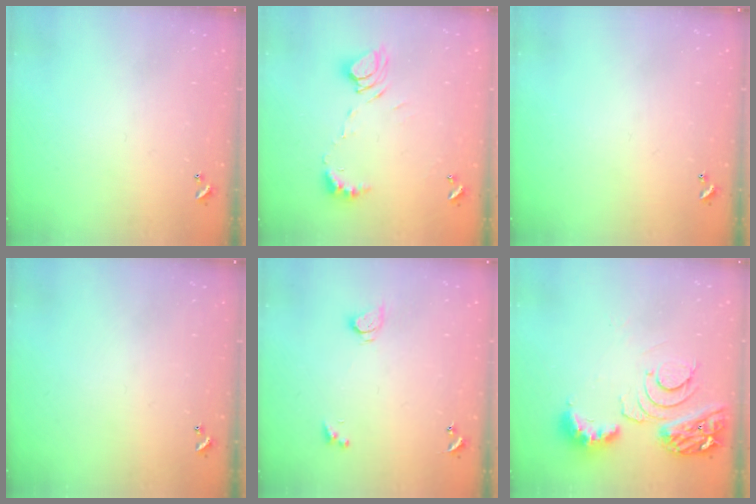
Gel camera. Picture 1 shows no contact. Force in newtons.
{"total": 8.6, "press": 8.5, "slide": 1.1}
{"total": 0.0}
{"total": 0.0}
{"total": 2.7, "press": 2.7, "slide": 0.3}
{"total": 10.1, "press": 10.0, "slide": 1.2}